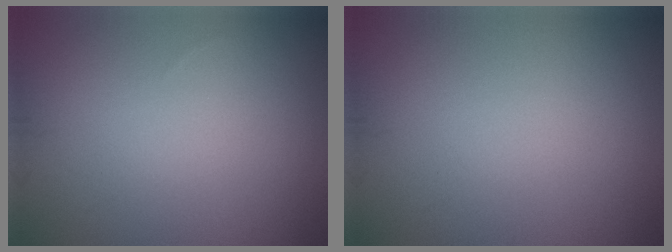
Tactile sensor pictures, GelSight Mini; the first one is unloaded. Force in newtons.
{"total": 0.0}